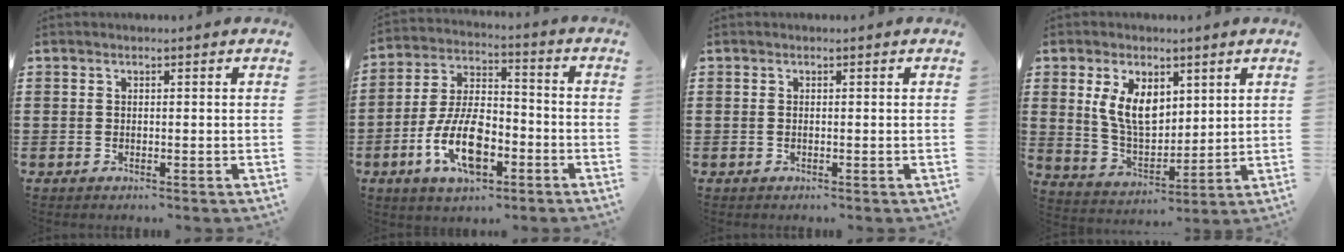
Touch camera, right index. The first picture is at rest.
{"total": 11.8, "force": [-4.8, 5.6, 9.2], "torque": [-0.208, 0.000, -0.090]}
{"total": 0.0}
{"total": 8.1, "force": [3.0, 4.8, 5.8], "torque": [-0.125, 0.004, 0.054]}